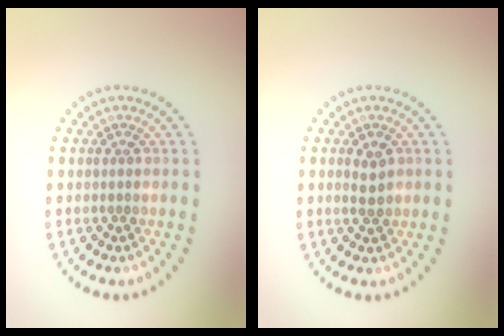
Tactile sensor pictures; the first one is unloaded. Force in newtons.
{"total": 1.9, "press": 1.9, "slide": 0.3}